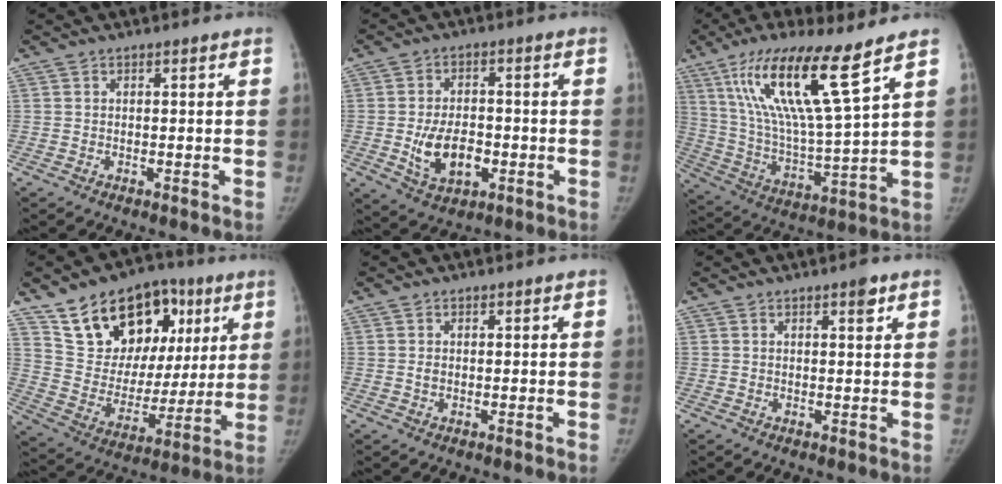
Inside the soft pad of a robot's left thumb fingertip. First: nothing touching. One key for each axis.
{"total": 9.3, "fx": -2.2, "fy": 5.9, "fz": 6.9, "tx": -0.103, "ty": 0.006, "tz": -0.029}
{"total": 19.3, "fx": 10.9, "fy": 2.1, "fz": 15.7, "tx": -0.286, "ty": -0.051, "tz": 0.205}
{"total": 22.7, "fx": 11.2, "fy": 14.8, "fz": 13.2, "tx": -0.157, "ty": -0.014, "tz": 0.192}
{"total": 0.9, "fx": 0.1, "fy": 0.7, "fz": 0.5, "tx": -0.008, "ty": 0.000, "tz": 0.003}
{"total": 2.4, "fx": 1.4, "fy": 0.7, "fz": 1.7, "tx": -0.019, "ty": -0.006, "tz": 0.019}